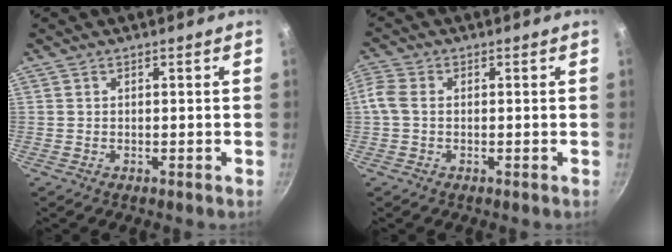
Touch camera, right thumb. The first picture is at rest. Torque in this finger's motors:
{"motor_torque": [-0.21, 0.19, 0.54, -0.21, -0.01]}